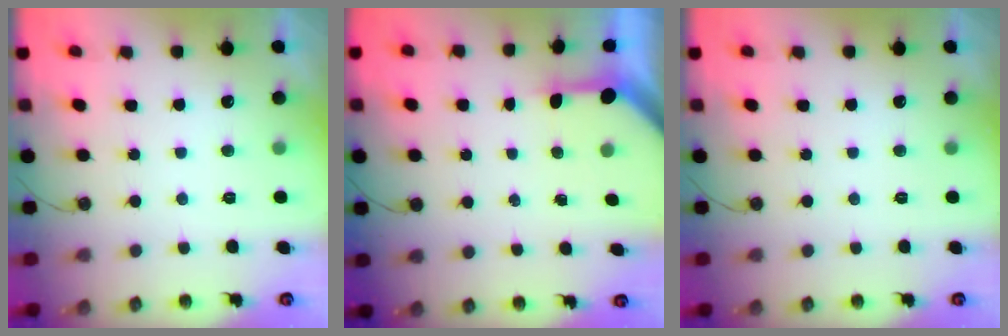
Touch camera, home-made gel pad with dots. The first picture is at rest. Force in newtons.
{"total": 3.5, "press": 3.5, "slide": 0.4}
{"total": 0.0}